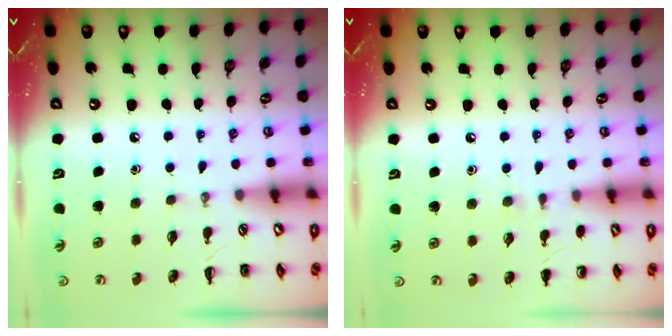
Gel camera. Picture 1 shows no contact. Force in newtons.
{"total": 6.2, "press": 5.9, "slide": 1.9}